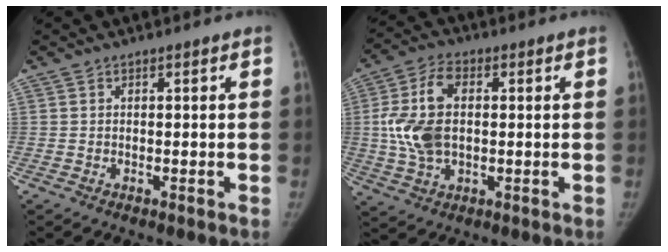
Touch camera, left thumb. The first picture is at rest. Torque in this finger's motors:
{"motor_torque": [1.42, 1.40, 1.12, -0.61, 0.35]}